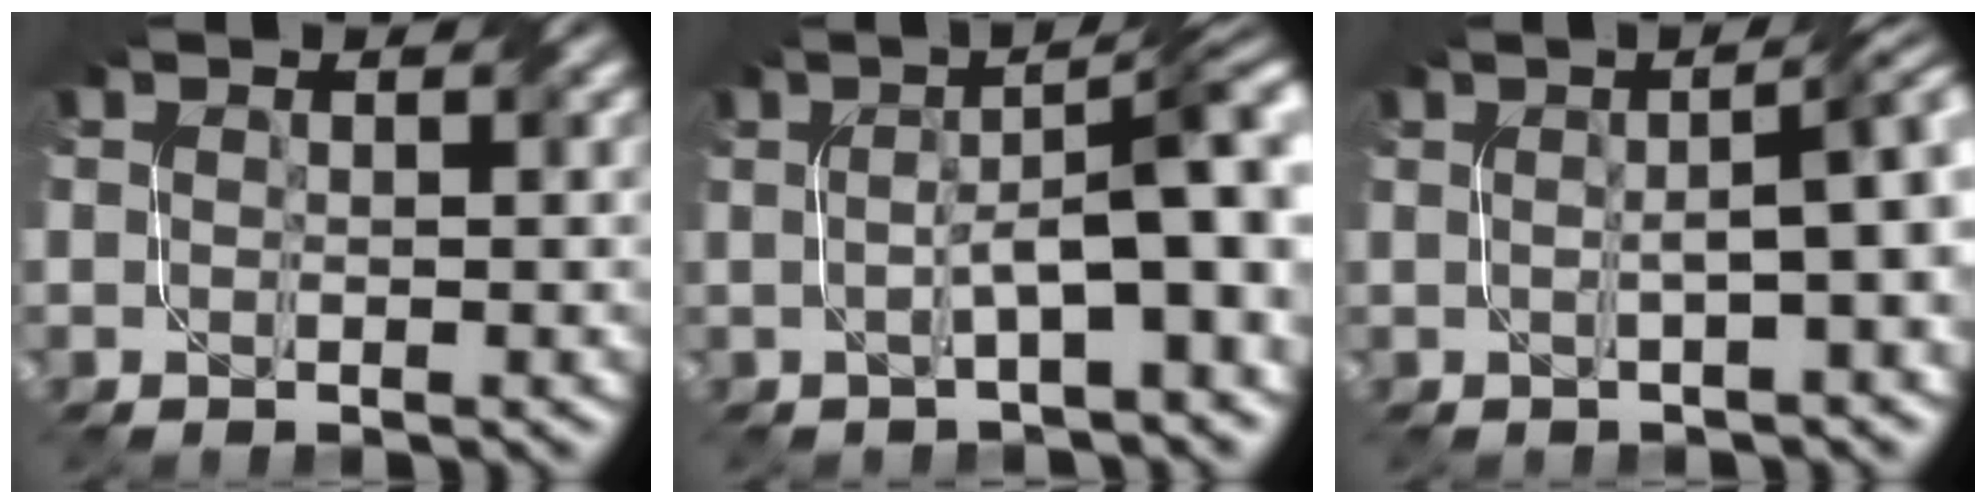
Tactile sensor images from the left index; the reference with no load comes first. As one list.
[{"total": 7.7, "force": [-0.1, 2.0, 7.5], "torque": [-0.108, 0.015, -0.005]}, {"total": 5.7, "force": [0.5, 1.6, 5.5], "torque": [-0.050, 0.018, 0.006]}]